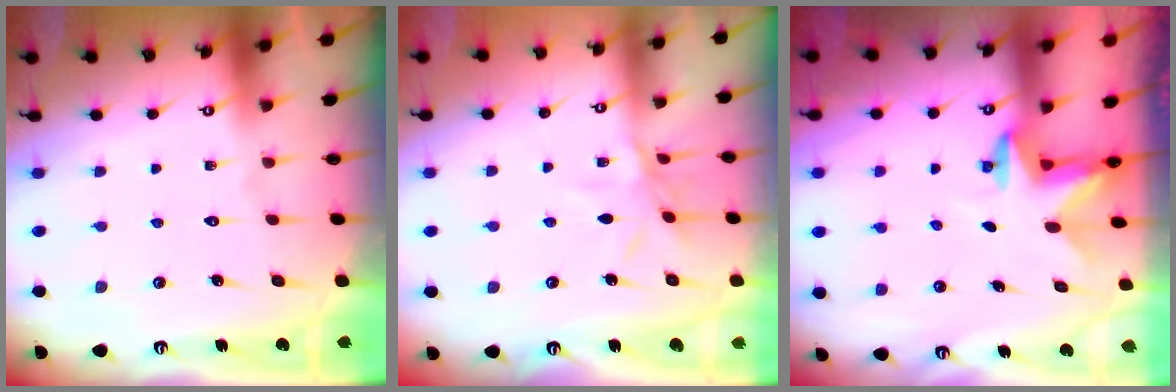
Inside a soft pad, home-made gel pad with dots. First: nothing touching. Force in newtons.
{"total": 7.6, "press": 7.6, "slide": 0.5}
{"total": 2.6, "press": 2.5, "slide": 0.4}